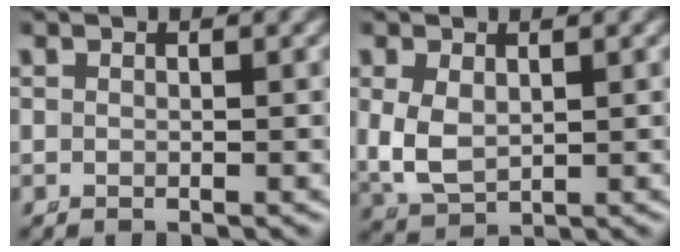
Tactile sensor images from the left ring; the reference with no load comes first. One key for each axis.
{"total": 4.7, "fx": -0.1, "fy": 3.9, "fz": 2.7, "tx": -0.088, "ty": -0.028, "tz": 0.020}